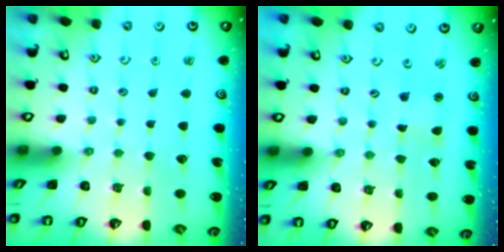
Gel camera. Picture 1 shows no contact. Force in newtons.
{"total": 1.2, "press": 1.2, "slide": 0.1}